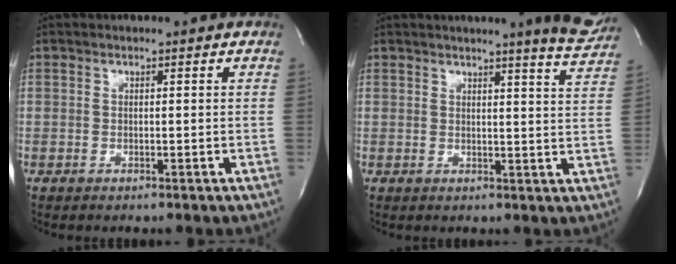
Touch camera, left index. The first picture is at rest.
{"total": 7.5, "force": [6.8, -0.4, 3.0], "torque": [-0.038, -0.037, 0.063]}